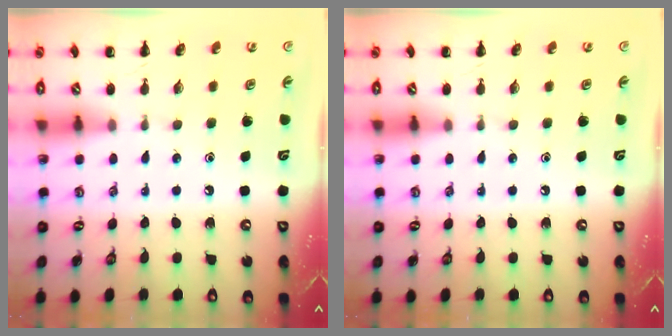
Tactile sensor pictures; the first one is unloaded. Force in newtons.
{"total": 0.0}